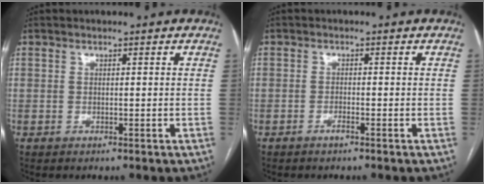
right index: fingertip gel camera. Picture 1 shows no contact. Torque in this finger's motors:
{"motor_torque": [0.34, 0.22, -0.01, 0.01]}